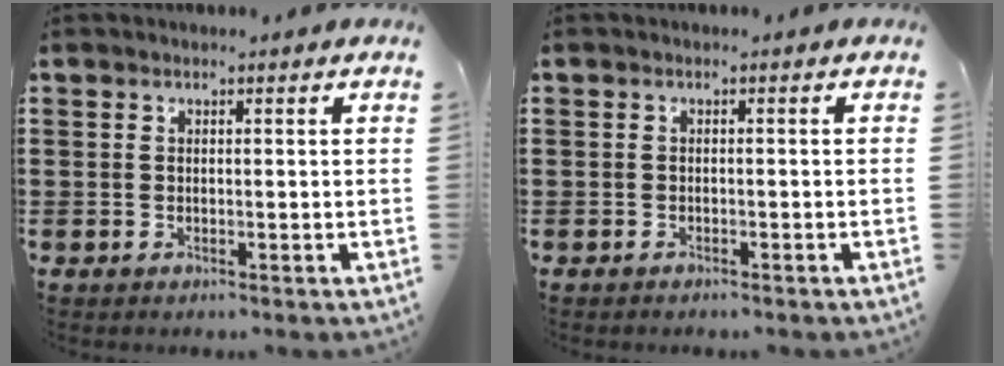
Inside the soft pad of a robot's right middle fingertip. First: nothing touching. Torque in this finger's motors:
{"motor_torque": [-0.38, 0.33, -0.02, -0.01]}